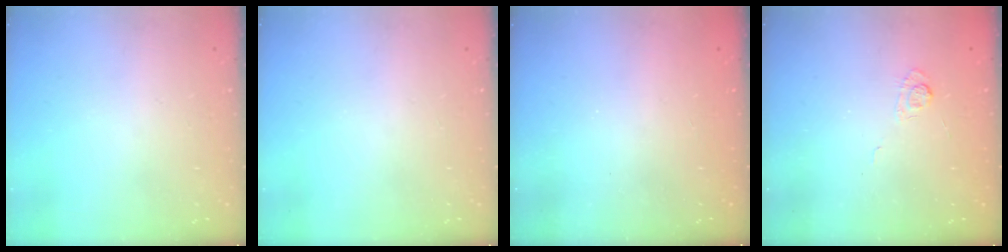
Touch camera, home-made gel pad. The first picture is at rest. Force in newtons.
{"total": 0.0}
{"total": 2.5, "press": 2.4, "slide": 0.8}
{"total": 3.0, "press": 2.5, "slide": 1.7}